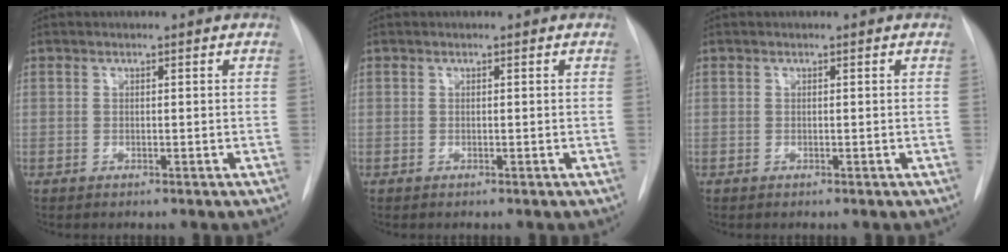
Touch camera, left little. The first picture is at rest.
{"total": 0.0}
{"total": 0.0}